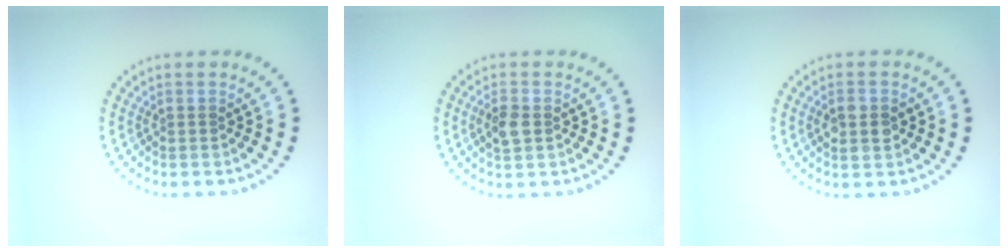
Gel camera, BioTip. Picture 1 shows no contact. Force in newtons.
{"total": 1.9, "press": 1.9, "slide": 0.3}
{"total": 2.3, "press": 2.3, "slide": 0.2}